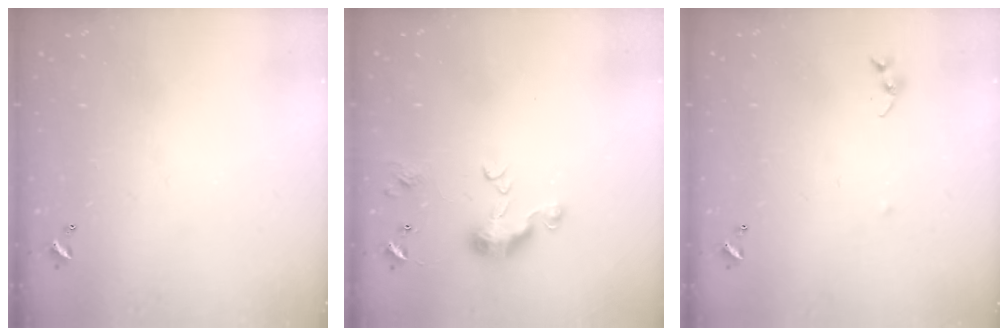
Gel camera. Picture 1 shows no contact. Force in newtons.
{"total": 6.6, "press": 6.5, "slide": 1.0}
{"total": 5.0, "press": 5.0, "slide": 0.6}